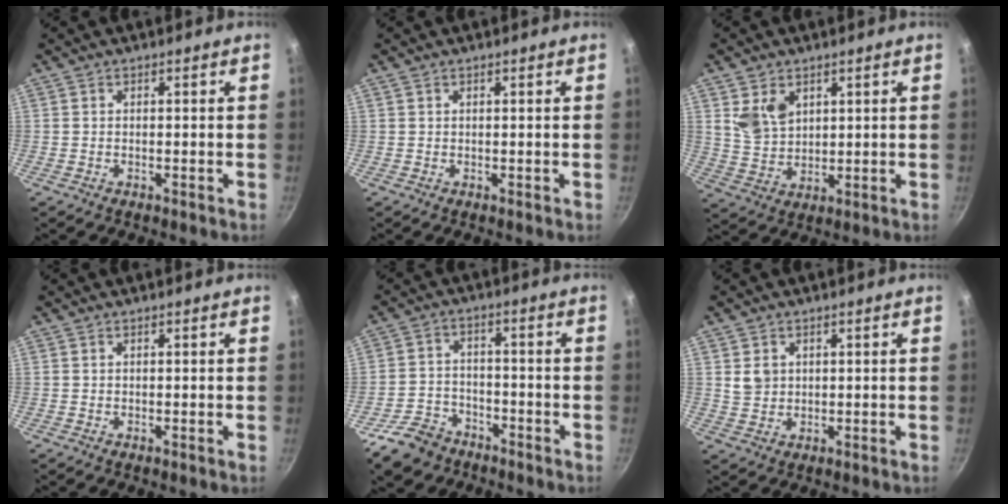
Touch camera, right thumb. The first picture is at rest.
{"total": 0.0}
{"total": 6.9, "force": [2.9, 4.8, 4.0], "torque": [-0.058, -0.020, 0.064]}
{"total": 0.0}
{"total": 6.9, "force": [-4.5, 4.7, 2.1], "torque": [-0.034, 0.040, -0.078]}
{"total": 3.5, "force": [1.0, 2.9, 1.6], "torque": [-0.019, 0.000, 0.024]}